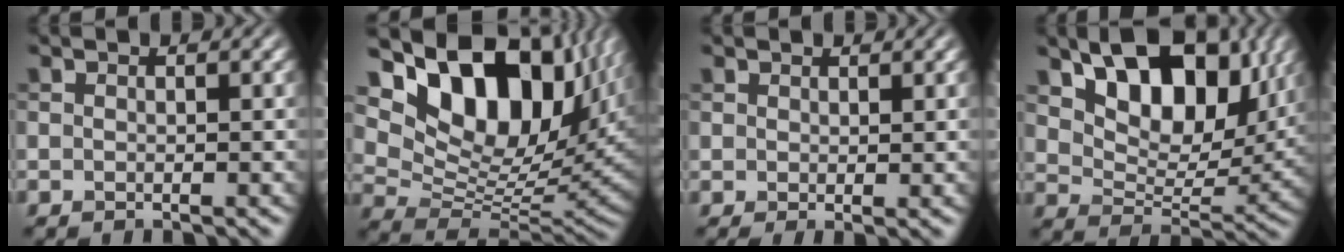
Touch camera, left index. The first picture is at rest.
{"total": 14.5, "force": [7.4, 8.1, 9.4], "torque": [-0.156, 0.019, 0.128]}
{"total": 1.5, "force": [0.7, 1.1, 0.6], "torque": [-0.010, 0.000, 0.012]}
{"total": 11.2, "force": [5.8, 6.2, 7.3], "torque": [-0.118, 0.001, 0.097]}